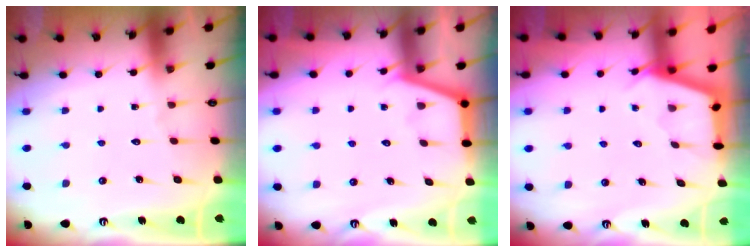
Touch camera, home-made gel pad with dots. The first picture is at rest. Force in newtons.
{"total": 3.3, "press": 3.3, "slide": 0.2}
{"total": 2.8, "press": 2.8, "slide": 0.3}